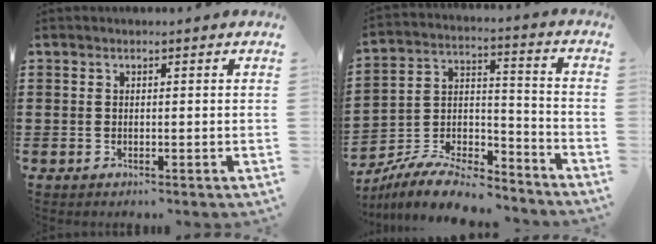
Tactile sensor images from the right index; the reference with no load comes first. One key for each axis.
{"total": 9.0, "fx": -8.1, "fy": 2.3, "fz": 3.3, "tx": -0.064, "ty": 0.021, "tz": -0.157}